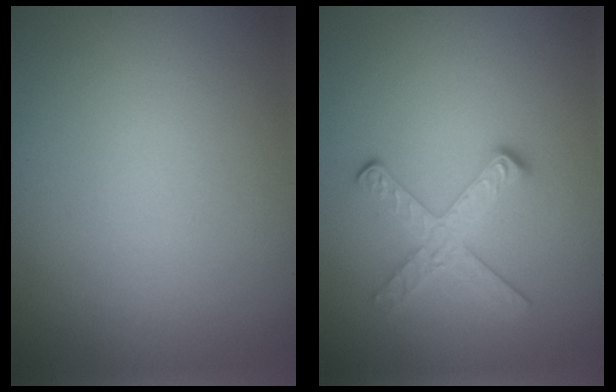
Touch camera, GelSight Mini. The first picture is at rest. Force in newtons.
{"total": 2.8, "press": 2.6, "slide": 1.0}